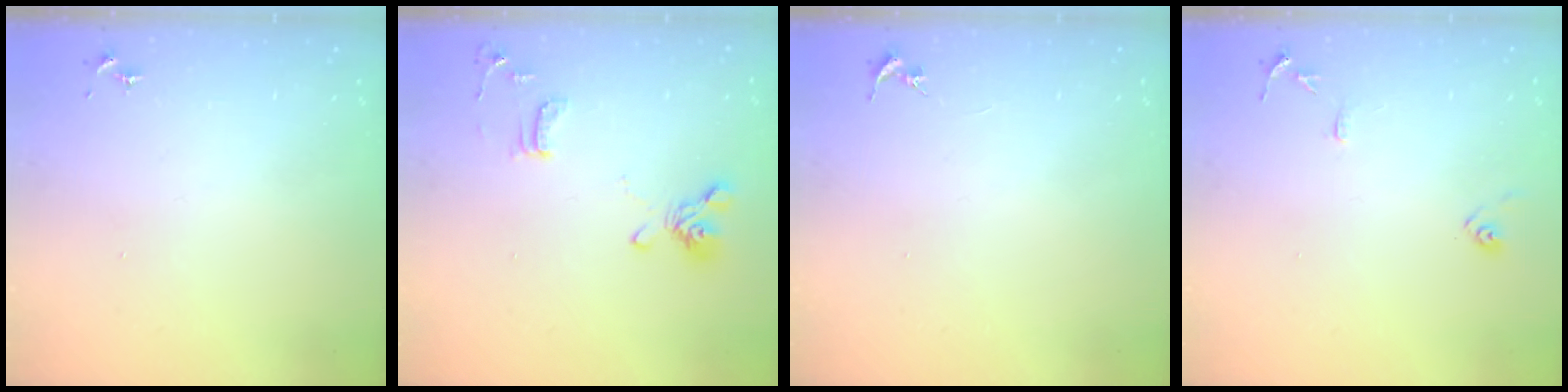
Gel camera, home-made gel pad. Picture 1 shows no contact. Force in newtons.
{"total": 12.3, "press": 12.2, "slide": 1.8}
{"total": 0.0}
{"total": 9.0, "press": 8.9, "slide": 0.8}